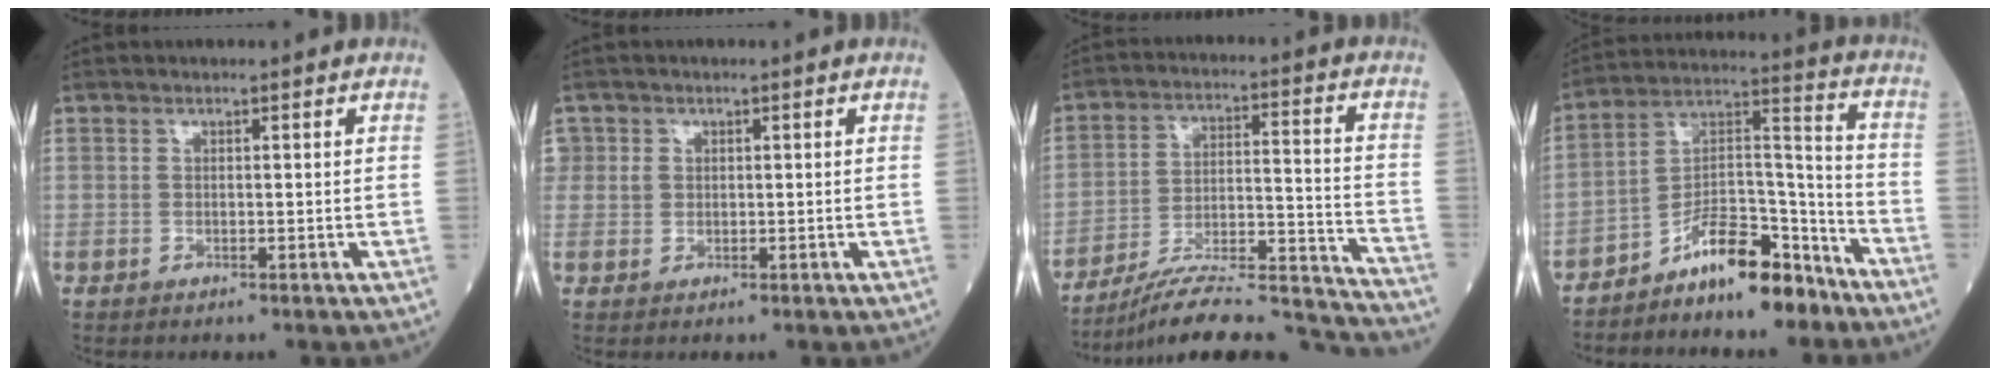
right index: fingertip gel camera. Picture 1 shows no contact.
{"total": 2.0, "force": [0.7, 1.9, 0.0], "torque": [0.015, 0.010, 0.009]}
{"total": 21.5, "force": [-20.2, 0.4, 7.2], "torque": [-0.084, 0.014, -0.302]}
{"total": 11.2, "force": [-8.6, 3.6, 6.3], "torque": [-0.101, 0.033, -0.150]}